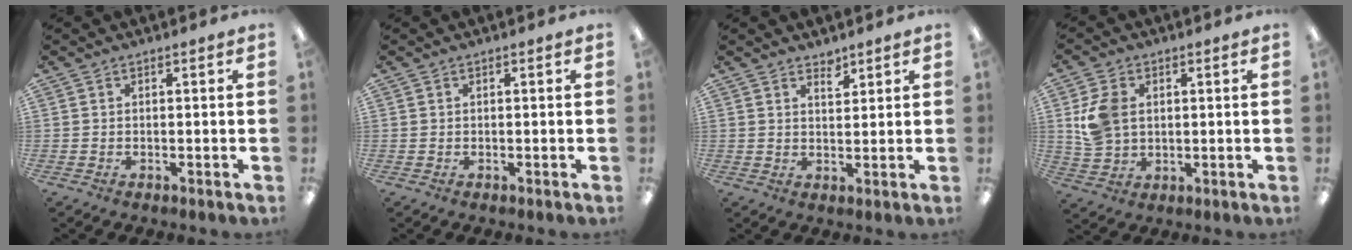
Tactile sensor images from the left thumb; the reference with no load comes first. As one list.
[{"total": 0.0}, {"total": 2.8, "force": [2.5, 0.9, 0.7], "torque": [-0.002, -0.017, 0.043]}, {"total": 8.5, "force": [1.8, 6.5, 5.3], "torque": [-0.120, 0.007, 0.035]}]